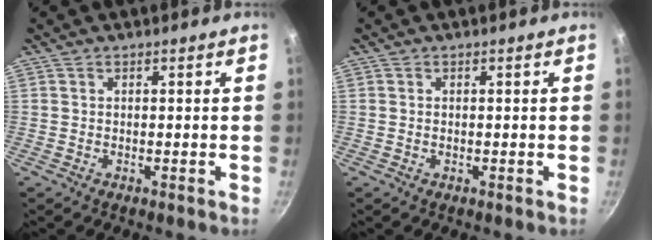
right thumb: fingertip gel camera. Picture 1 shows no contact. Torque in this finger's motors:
{"motor_torque": [-0.37, 0.18, -0.31, 0.22, 0.02]}